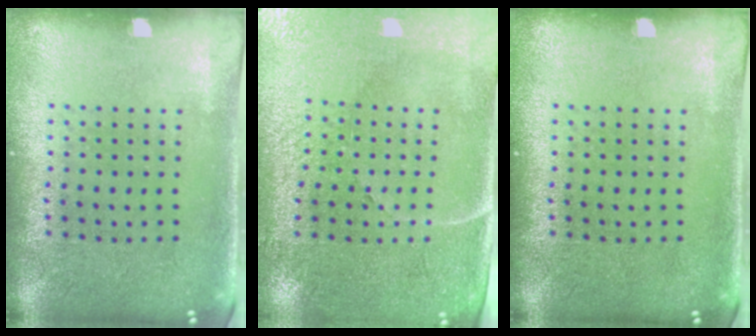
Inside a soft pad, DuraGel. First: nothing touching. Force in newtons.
{"total": 3.4, "press": 3.1, "slide": 1.4}
{"total": 0.0}